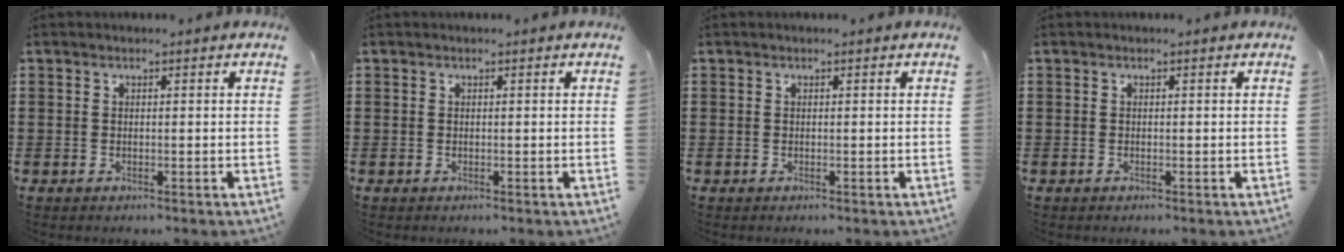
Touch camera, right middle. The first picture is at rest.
{"total": 0.0}
{"total": 0.0}
{"total": 0.0}